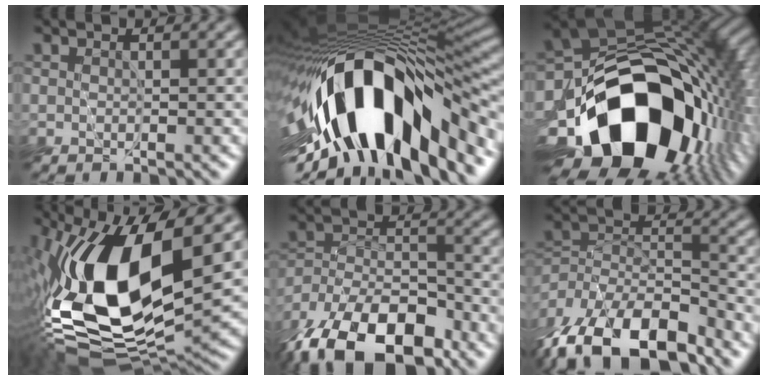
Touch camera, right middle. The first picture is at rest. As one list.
[{"total": 15.7, "force": [-5.8, 6.3, 13.1], "torque": [-0.219, 0.022, -0.095]}, {"total": 17.8, "force": [-8.1, 11.3, 11.1], "torque": [-0.174, -0.023, -0.127]}, {"total": 15.0, "force": [1.6, 6.5, 13.5], "torque": [-0.274, -0.012, 0.024]}, {"total": 15.2, "force": [-11.8, 6.8, 6.7], "torque": [-0.129, -0.014, -0.188]}, {"total": 12.6, "force": [-9.5, 5.4, 6.3], "torque": [-0.130, 0.001, -0.168]}]